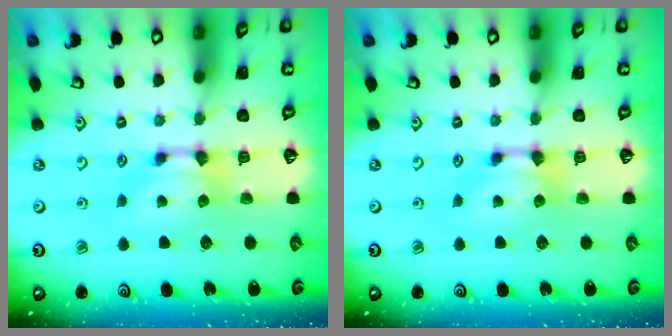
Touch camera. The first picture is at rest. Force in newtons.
{"total": 0.0}